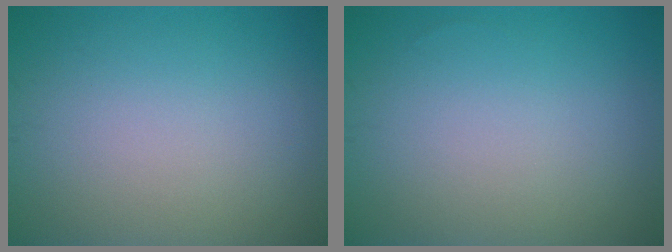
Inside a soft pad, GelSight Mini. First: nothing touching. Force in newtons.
{"total": 0.0}